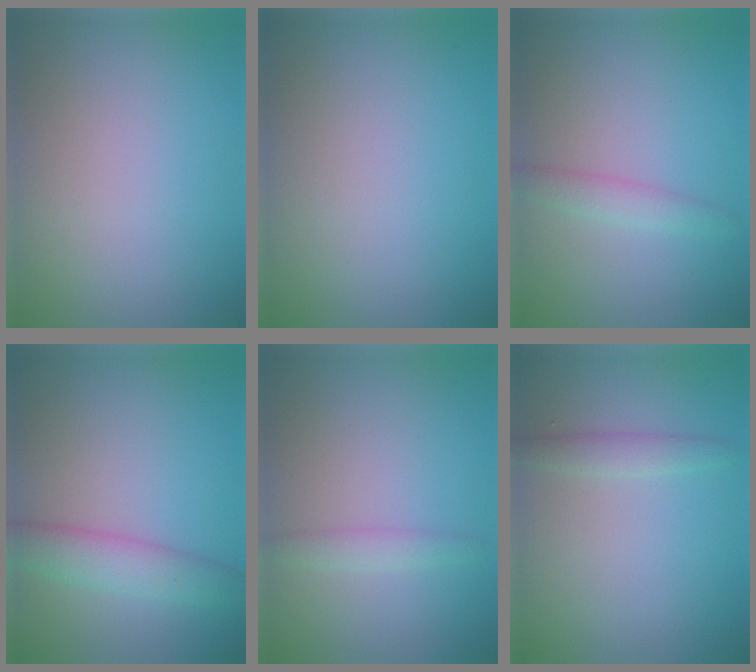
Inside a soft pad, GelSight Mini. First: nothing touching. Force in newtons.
{"total": 0.0}
{"total": 1.7, "press": 1.7, "slide": 0.1}
{"total": 3.7, "press": 3.7, "slide": 0.1}
{"total": 1.4, "press": 1.4, "slide": 0.0}
{"total": 1.5, "press": 1.5, "slide": 0.1}